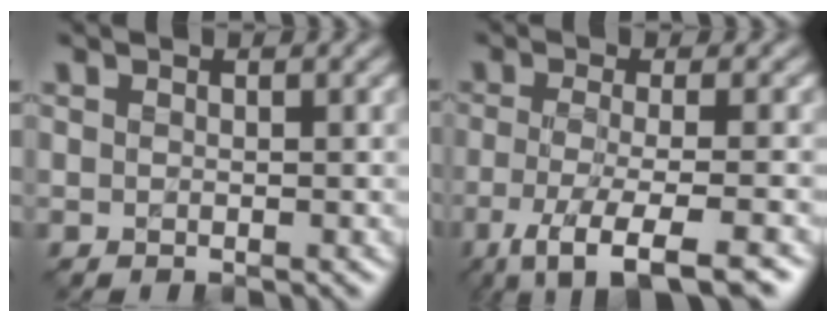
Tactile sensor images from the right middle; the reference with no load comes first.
{"total": 6.2, "force": [-3.2, 1.5, 5.1], "torque": [-0.084, -0.004, -0.063]}